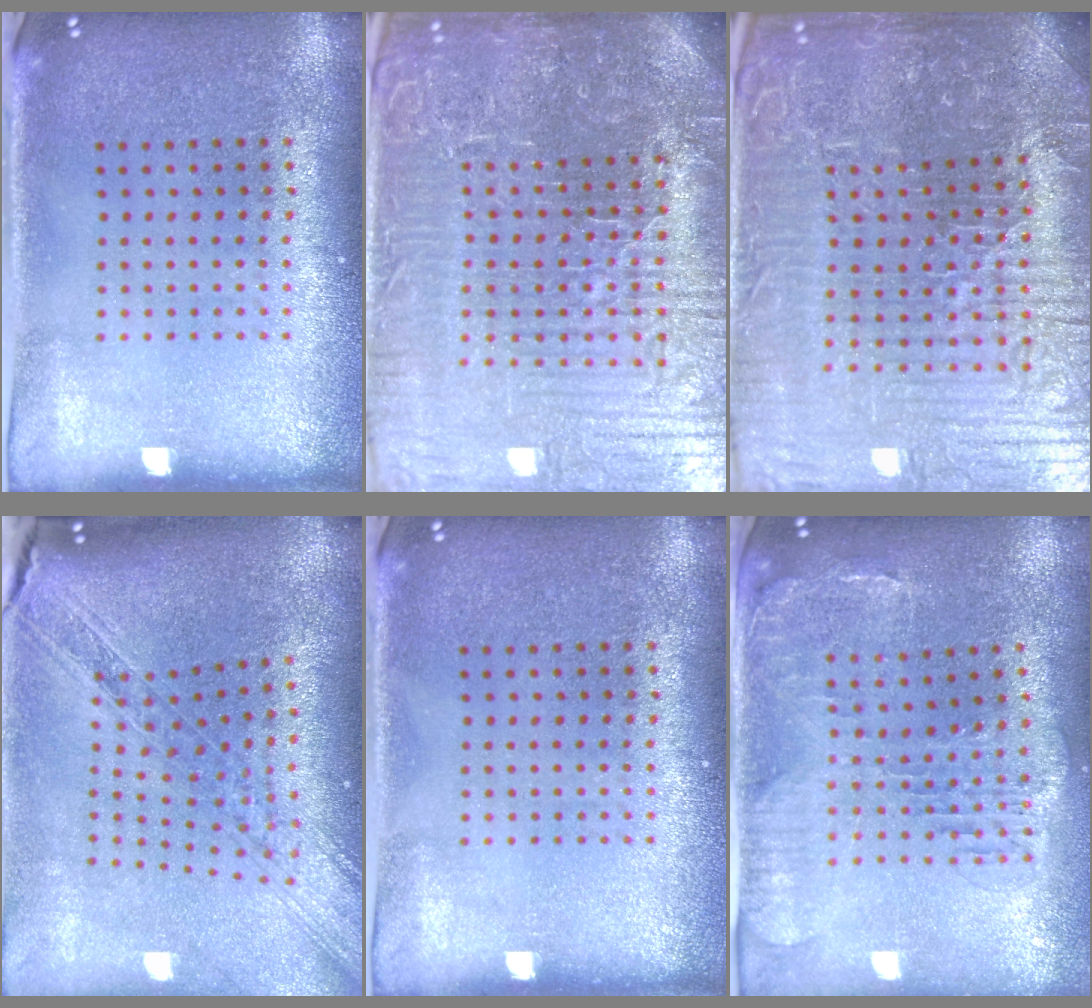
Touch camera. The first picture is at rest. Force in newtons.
{"total": 7.2, "press": 6.4, "slide": 3.3}
{"total": 6.3, "press": 5.8, "slide": 2.2}
{"total": 2.2, "press": 1.9, "slide": 1.1}
{"total": 0.0}
{"total": 1.4, "press": 1.4, "slide": 0.5}